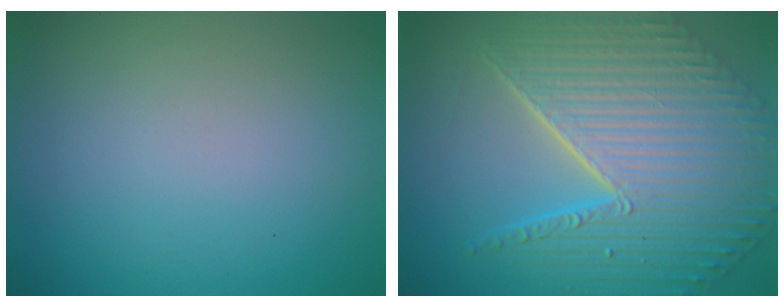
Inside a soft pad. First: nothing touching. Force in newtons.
{"total": 10.1, "press": 7.3, "slide": 6.9}